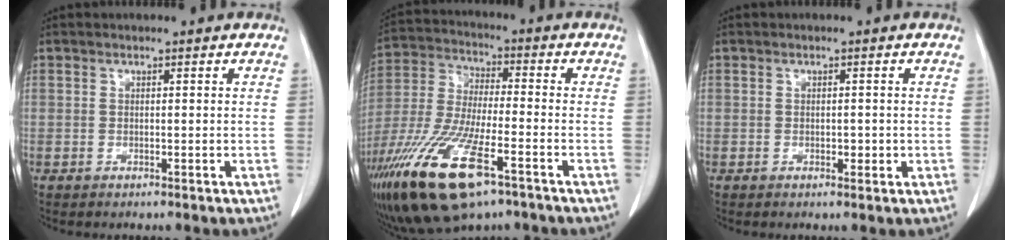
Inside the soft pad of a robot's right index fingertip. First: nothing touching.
{"total": 18.0, "force": [-10.1, 4.6, 14.2], "torque": [-0.317, -0.038, -0.184]}
{"total": 1.3, "force": [-0.3, 0.9, 1.0], "torque": [-0.011, 0.001, -0.002]}